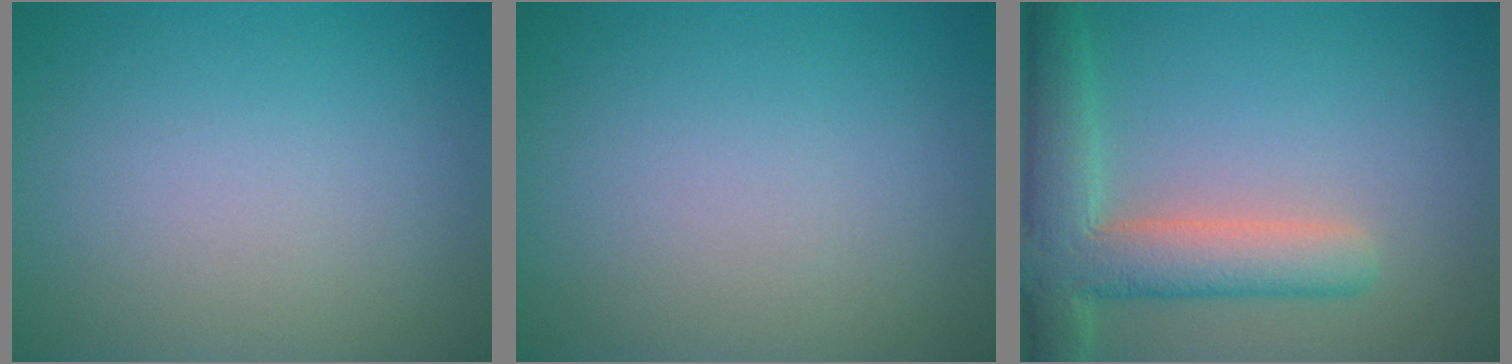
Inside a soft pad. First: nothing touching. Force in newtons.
{"total": 0.0}
{"total": 6.6, "press": 6.6, "slide": 0.6}